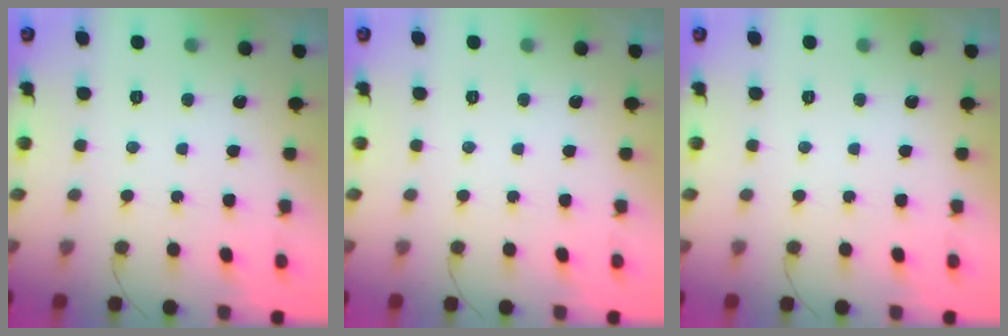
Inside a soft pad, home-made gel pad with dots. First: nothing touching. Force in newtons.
{"total": 0.0}
{"total": 0.0}